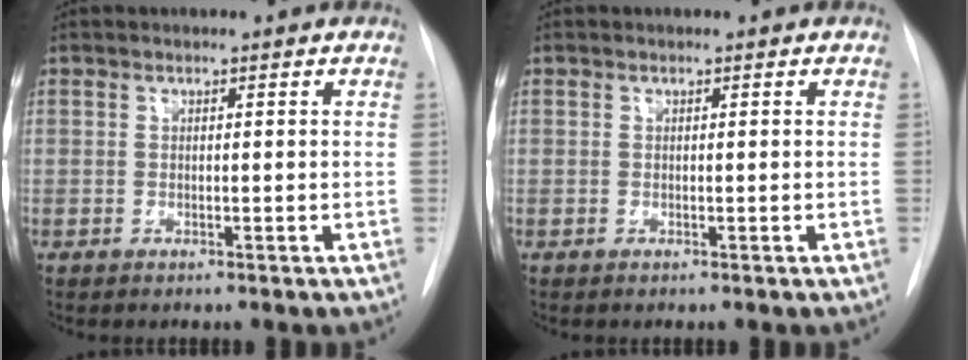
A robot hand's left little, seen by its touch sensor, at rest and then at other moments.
{"total": 0.0}